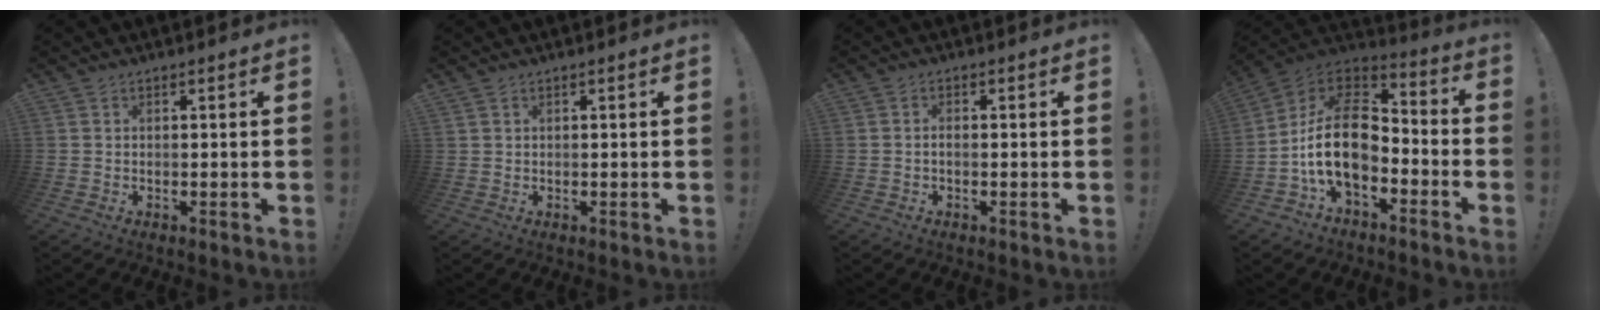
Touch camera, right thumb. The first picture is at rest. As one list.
[{"total": 0.6, "force": [0.4, 0.3, 0.3], "torque": [-0.010, 0.002, 0.009]}, {"total": 1.2, "force": [-0.7, 0.3, 1.0], "torque": [-0.022, 0.003, -0.011]}, {"total": 18.6, "force": [-3.6, 11.9, 13.8], "torque": [-0.257, 0.023, -0.051]}]